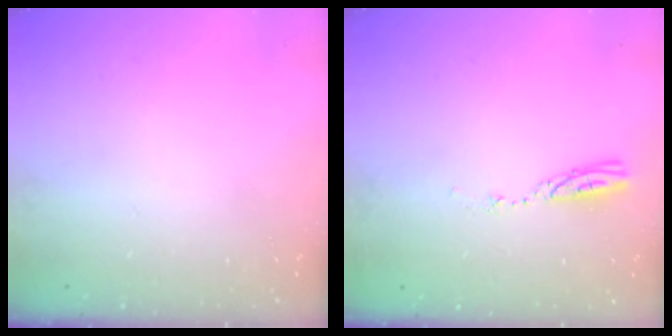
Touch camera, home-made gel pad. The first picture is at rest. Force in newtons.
{"total": 3.6, "press": 3.6, "slide": 0.3}